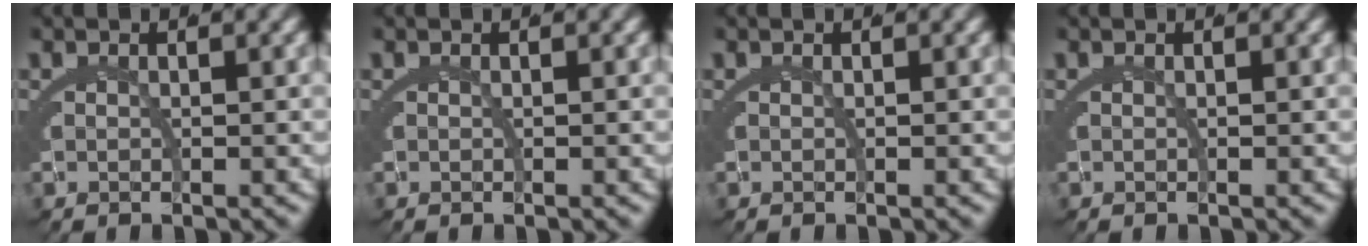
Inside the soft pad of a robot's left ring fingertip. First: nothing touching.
{"total": 0.0}
{"total": 0.0}
{"total": 0.0}